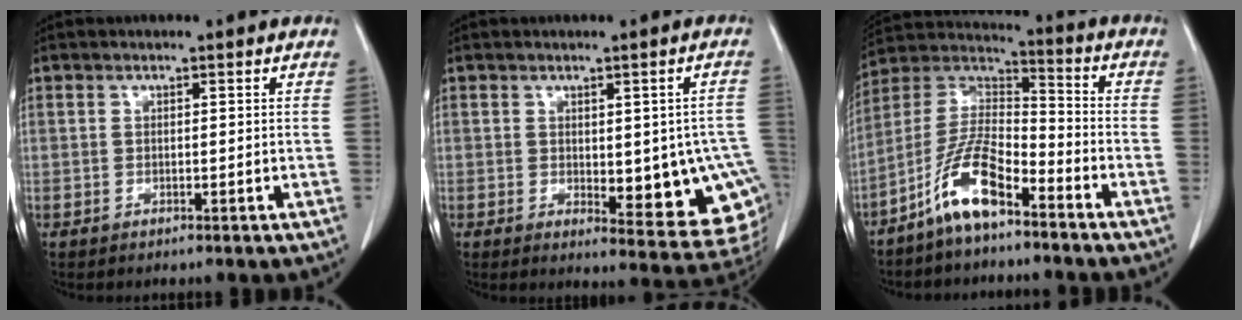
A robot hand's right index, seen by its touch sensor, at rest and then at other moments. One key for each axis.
{"total": 13.6, "fx": -2.1, "fy": 5.3, "fz": 12.4, "tx": -0.100, "ty": 0.004, "tz": -0.009}
{"total": 11.0, "fx": -7.2, "fy": 2.7, "fz": 8.0, "tx": -0.172, "ty": 0.008, "tz": -0.141}